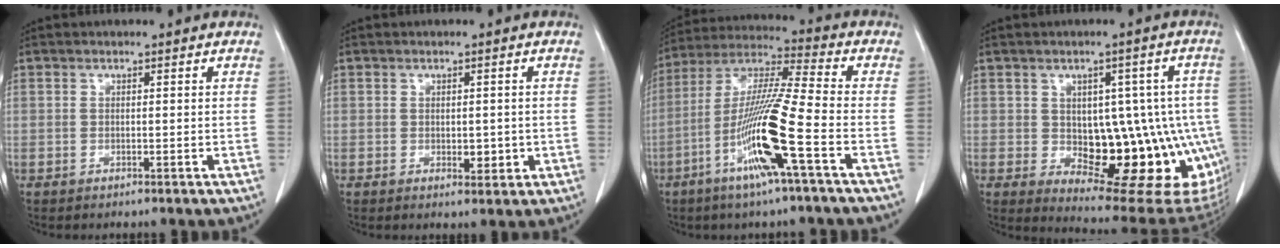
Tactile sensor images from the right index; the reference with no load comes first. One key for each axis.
{"total": 2.5, "fx": -0.3, "fy": 1.5, "fz": 2.0, "tx": -0.021, "ty": 0.000, "tz": 0.004}
{"total": 14.9, "fx": -5.8, "fy": -0.7, "fz": 13.7, "tx": -0.276, "ty": -0.011, "tz": -0.115}
{"total": 17.5, "fx": -3.3, "fy": 8.2, "fz": 15.1, "tx": -0.129, "ty": 0.022, "tz": -0.015}